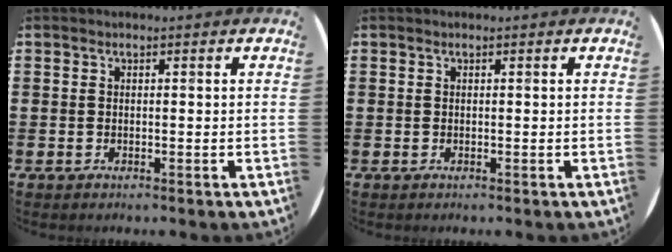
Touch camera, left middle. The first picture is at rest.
{"total": 0.0}